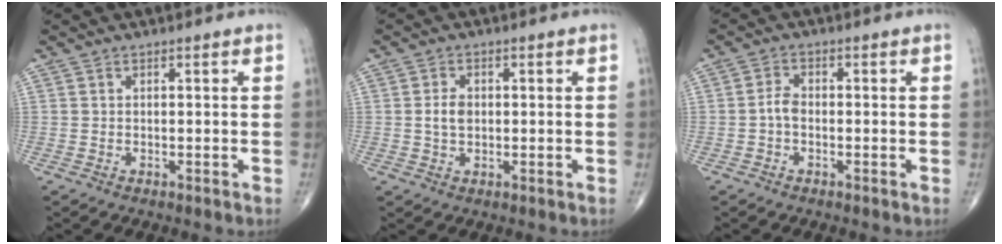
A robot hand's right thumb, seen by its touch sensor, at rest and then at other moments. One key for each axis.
{"total": 3.2, "fx": 0.1, "fy": 2.1, "fz": 2.4, "tx": -0.042, "ty": 0.003, "tz": 0.002}
{"total": 2.4, "fx": -0.7, "fy": 1.4, "fz": 1.8, "tx": -0.033, "ty": 0.009, "tz": -0.019}